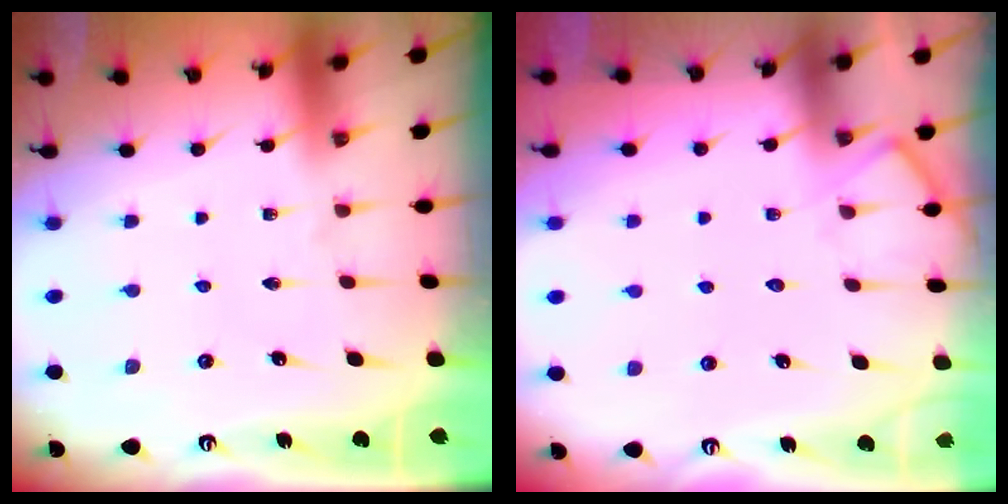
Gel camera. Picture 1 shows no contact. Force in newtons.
{"total": 7.5, "press": 7.4, "slide": 0.7}